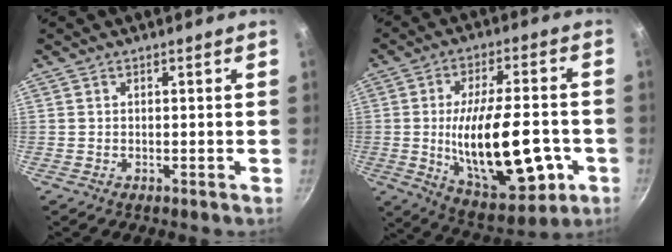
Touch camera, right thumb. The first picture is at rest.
{"total": 22.1, "force": [-4.1, 9.8, 19.4], "torque": [-0.292, 0.007, -0.047]}